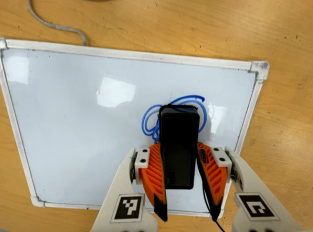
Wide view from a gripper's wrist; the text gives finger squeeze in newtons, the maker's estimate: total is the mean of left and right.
{"total": 10.6, "left": 10.8, "right": 10.3}